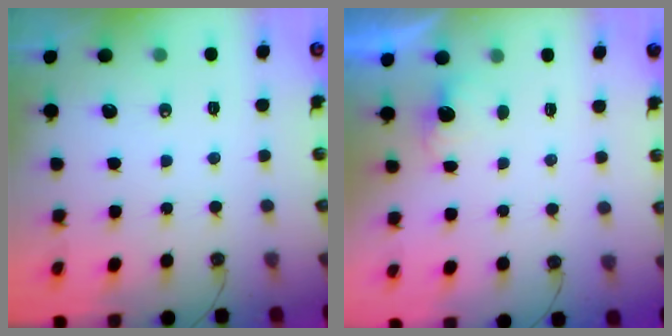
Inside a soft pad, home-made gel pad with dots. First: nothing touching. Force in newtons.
{"total": 1.9, "press": 1.7, "slide": 0.8}